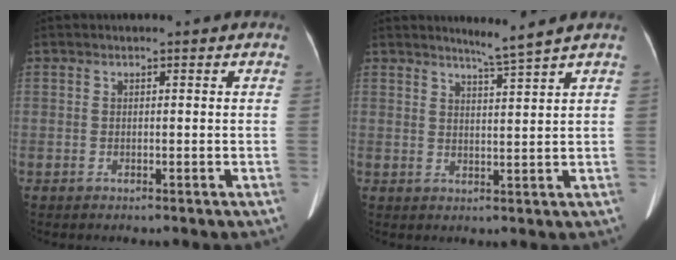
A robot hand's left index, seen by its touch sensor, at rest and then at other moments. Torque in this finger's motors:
{"motor_torque": [-0.31, -0.61, -0.01, 0.04]}